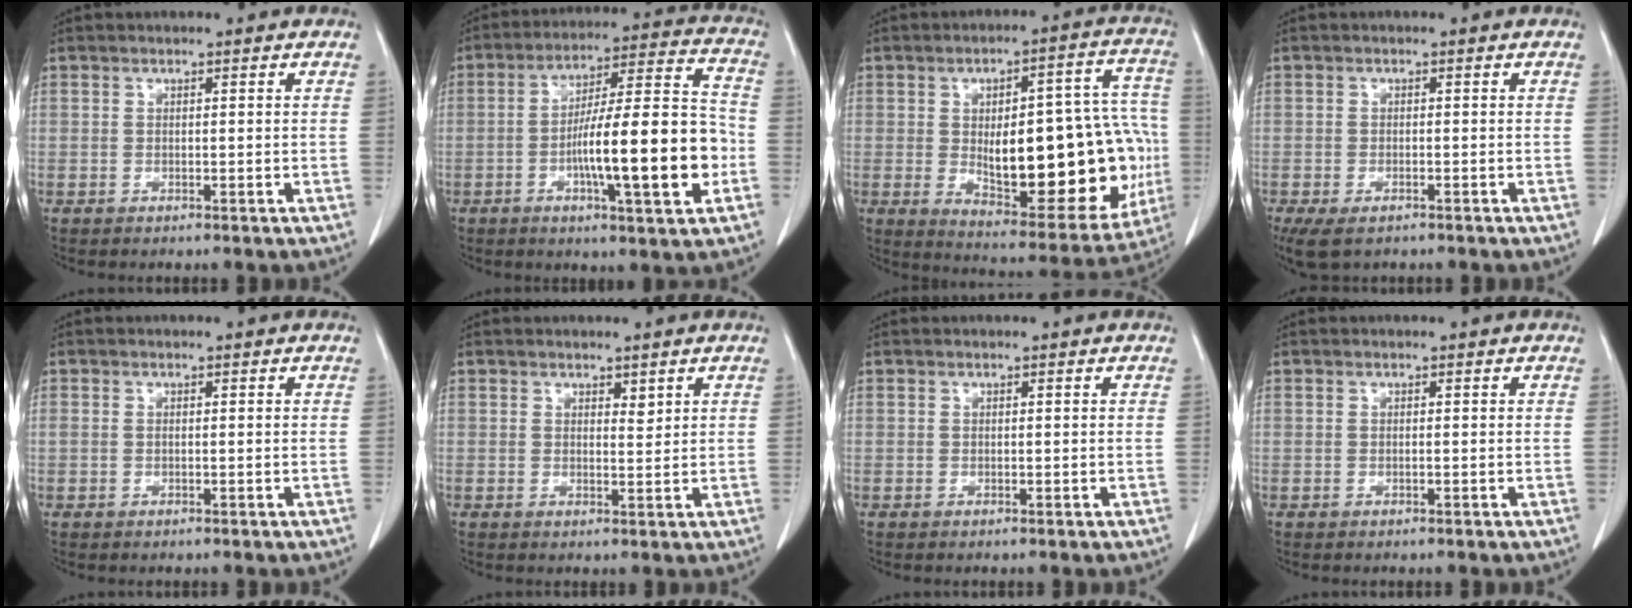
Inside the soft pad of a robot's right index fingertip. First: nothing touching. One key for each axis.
{"total": 17.6, "fx": -4.3, "fy": 1.9, "fz": 17.0, "tx": -0.271, "ty": 0.012, "tz": -0.064}
{"total": 25.8, "fx": -3.0, "fy": 9.2, "fz": 24.0, "tx": -0.272, "ty": 0.025, "tz": -0.011}
{"total": 5.3, "fx": -3.6, "fy": 2.5, "fz": 3.0, "tx": -0.058, "ty": -0.012, "tz": -0.057}
{"total": 0.7, "fx": 0.0, "fy": 0.5, "fz": 0.6, "tx": -0.023, "ty": 0.007, "tz": 0.004}
{"total": 1.3, "fx": 1.0, "fy": 0.5, "fz": 0.7, "tx": -0.010, "ty": -0.007, "tz": 0.015}
{"total": 0.0}
{"total": 0.0}